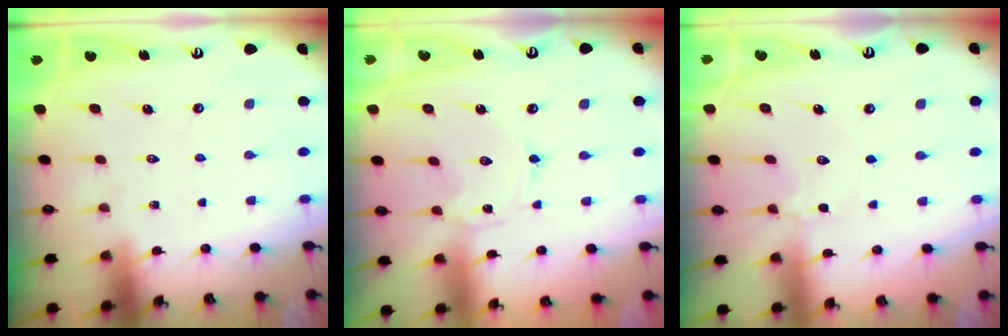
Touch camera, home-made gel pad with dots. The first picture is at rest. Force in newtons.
{"total": 0.0}
{"total": 3.3, "press": 3.3, "slide": 0.3}